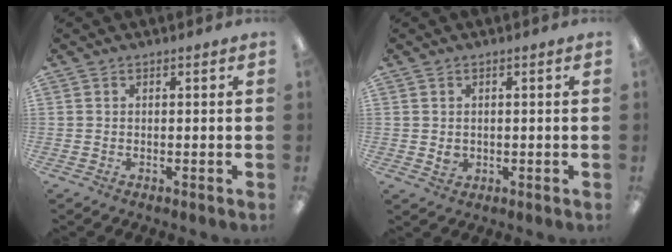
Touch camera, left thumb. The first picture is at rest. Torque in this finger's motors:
{"motor_torque": [-0.20, 0.10, 0.11, -0.14, 0.00]}